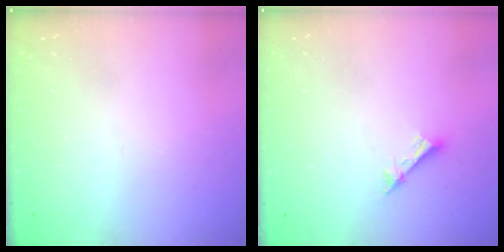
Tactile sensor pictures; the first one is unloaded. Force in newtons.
{"total": 3.2, "press": 3.2, "slide": 0.2}